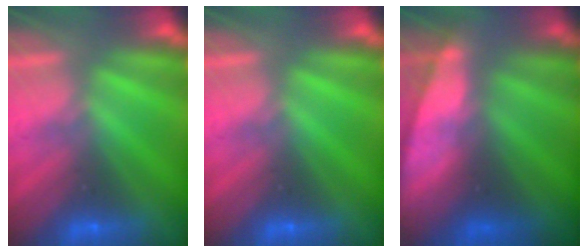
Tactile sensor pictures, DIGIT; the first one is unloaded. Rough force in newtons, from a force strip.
{"total": 0.0}
{"total": 8.7}